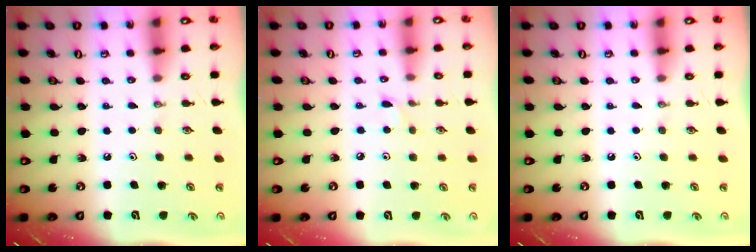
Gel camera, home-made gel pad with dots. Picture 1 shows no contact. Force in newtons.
{"total": 1.9, "press": 1.9, "slide": 0.2}
{"total": 0.0}